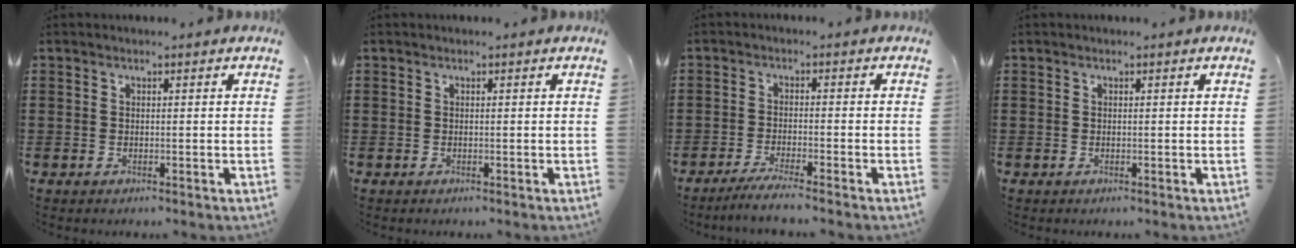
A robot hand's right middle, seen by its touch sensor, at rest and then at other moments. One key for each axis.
{"total": 0.0}
{"total": 3.0, "fx": -2.5, "fy": -0.3, "fz": 1.5, "tx": -0.025, "ty": -0.002, "tz": -0.046}
{"total": 0.0}